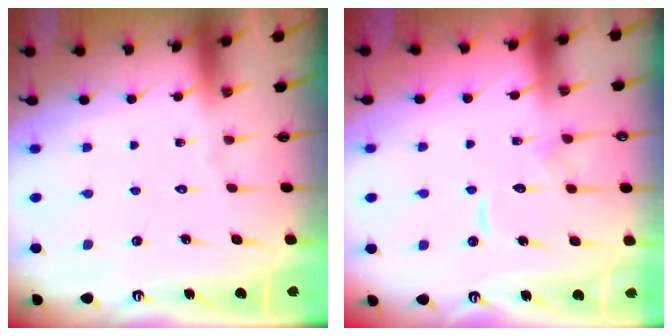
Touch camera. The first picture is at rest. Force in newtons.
{"total": 10.1, "press": 10.0, "slide": 1.1}